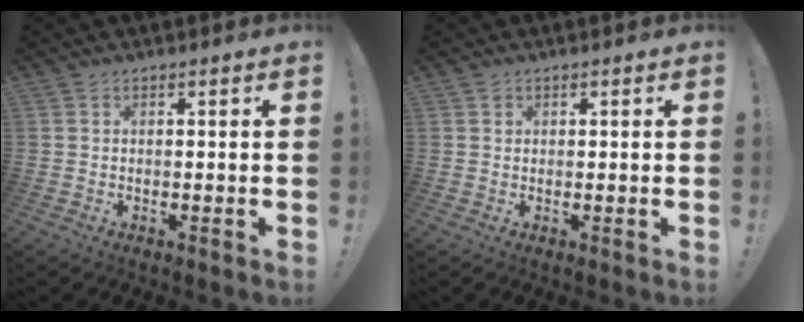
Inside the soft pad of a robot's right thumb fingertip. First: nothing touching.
{"total": 0.9, "force": [0.4, 0.8, 0.2], "torque": [-0.002, 0.001, 0.008]}